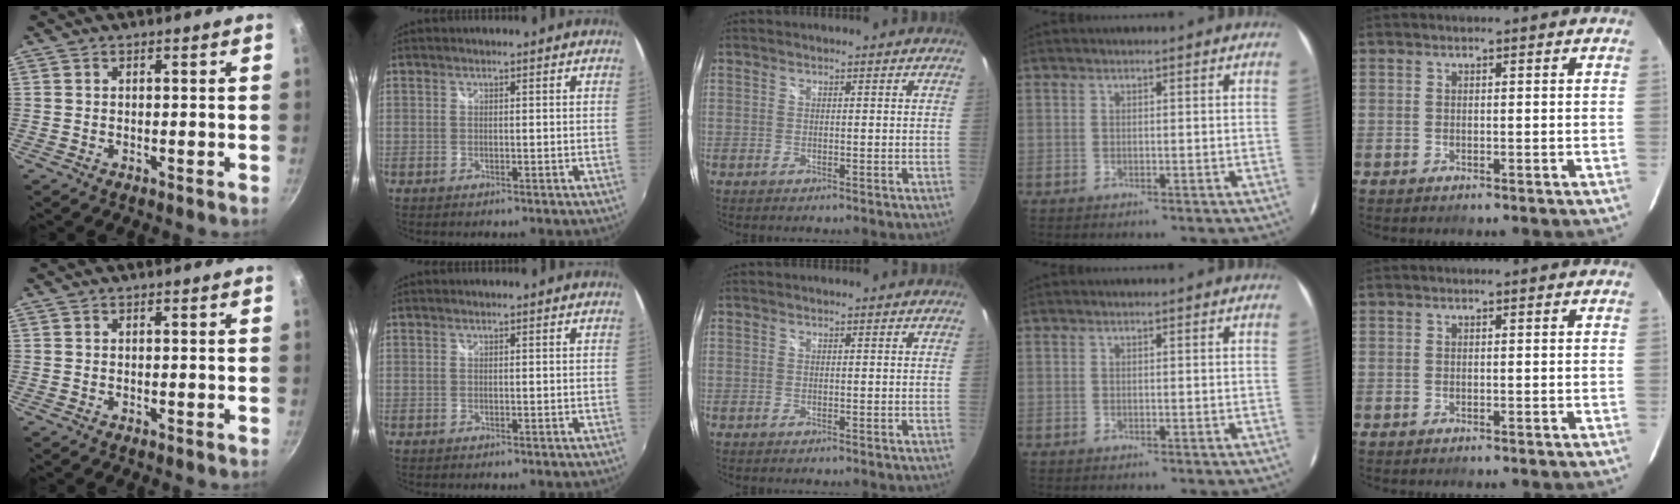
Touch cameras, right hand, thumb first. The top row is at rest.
{}